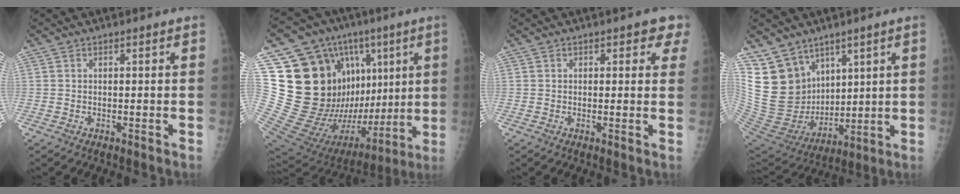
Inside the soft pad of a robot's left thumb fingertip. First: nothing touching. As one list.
[{"total": 32.5, "force": [6.8, 19.2, 25.3], "torque": [-0.377, 0.022, 0.139]}, {"total": 3.1, "force": [1.8, 2.3, 1.3], "torque": [0.030, -0.003, 0.013]}, {"total": 16.3, "force": [10.0, 11.2, 6.5], "torque": [-0.095, -0.039, 0.221]}]